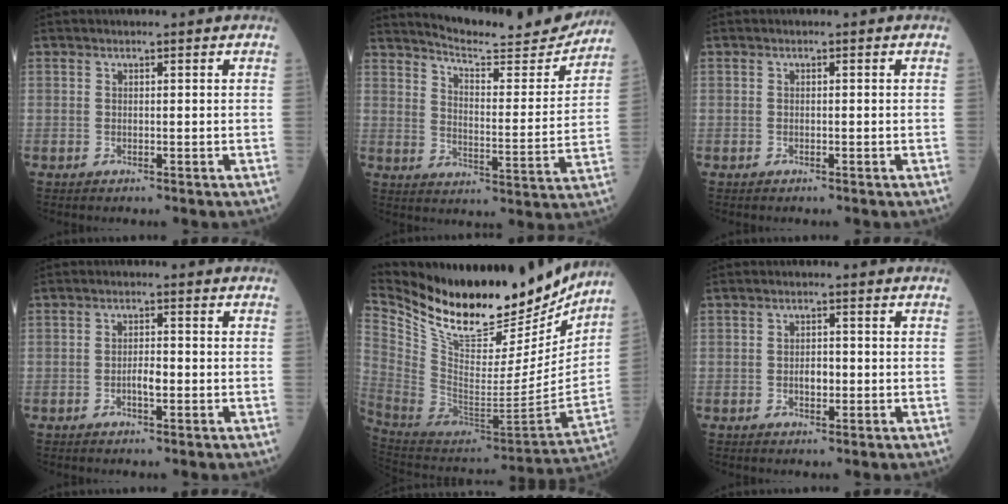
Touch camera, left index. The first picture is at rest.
{"total": 17.6, "force": [16.8, 1.8, 4.8], "torque": [-0.071, -0.054, 0.222]}
{"total": 0.0}
{"total": 2.1, "force": [-0.9, 0.6, 1.8], "torque": [-0.030, 0.000, -0.017]}
{"total": 26.4, "force": [21.9, 8.1, 12.2], "torque": [-0.233, -0.031, 0.352]}
{"total": 2.0, "force": [-0.6, 1.1, 1.5], "torque": [-0.023, 0.000, -0.010]}